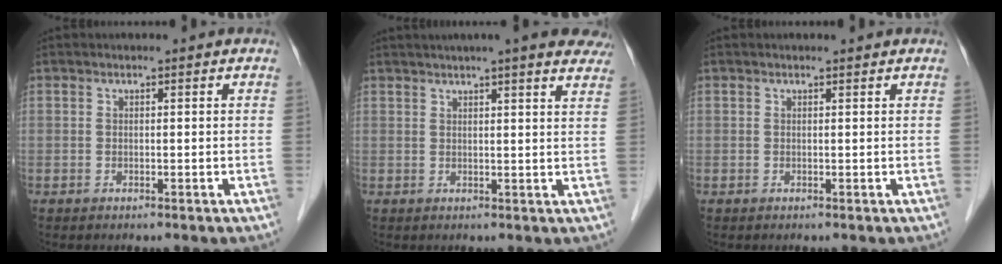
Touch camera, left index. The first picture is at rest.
{"total": 13.4, "force": [11.3, 1.2, 7.0], "torque": [-0.087, 0.020, 0.126]}
{"total": 0.5, "force": [0.5, 0.0, 0.1], "torque": [-0.005, -0.001, 0.007]}